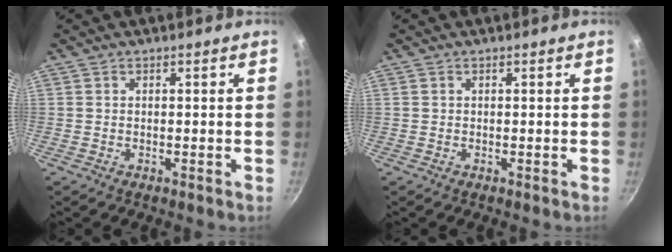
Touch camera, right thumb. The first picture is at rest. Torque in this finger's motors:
{"motor_torque": [0.21, 0.09, 0.00, 0.47, 0.03]}